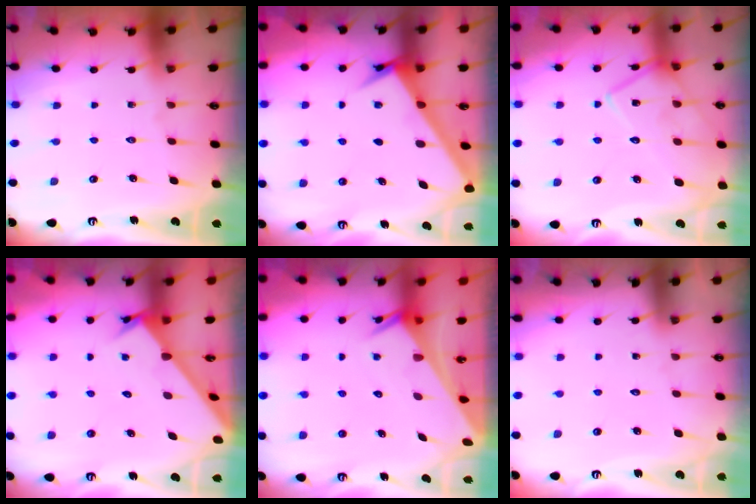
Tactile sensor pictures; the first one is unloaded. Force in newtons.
{"total": 4.1, "press": 4.1, "slide": 0.4}
{"total": 15.5, "press": 15.4, "slide": 1.2}
{"total": 2.2, "press": 2.2, "slide": 0.0}
{"total": 2.6, "press": 2.6, "slide": 0.1}
{"total": 4.4, "press": 4.4, "slide": 0.5}